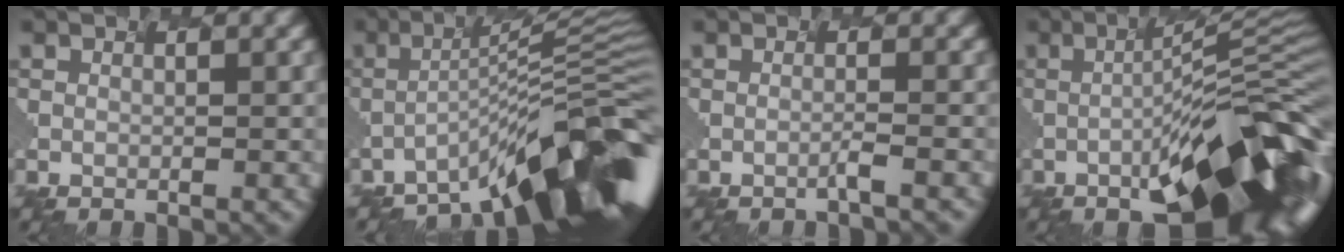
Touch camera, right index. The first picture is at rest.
{"total": 11.9, "force": [-7.6, 1.8, 8.9], "torque": [-0.116, 0.014, -0.119]}
{"total": 0.9, "force": [-0.8, -0.1, 0.5], "torque": [-0.008, 0.004, -0.014]}
{"total": 15.3, "force": [-4.6, 4.5, 13.9], "torque": [-0.179, 0.002, -0.069]}